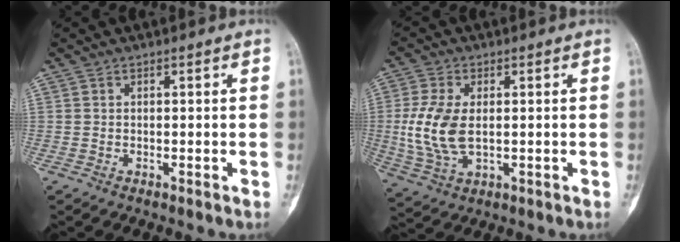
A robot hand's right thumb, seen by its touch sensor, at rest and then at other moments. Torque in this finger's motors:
{"motor_torque": [1.18, 1.02, 0.58, -0.77, 0.23]}